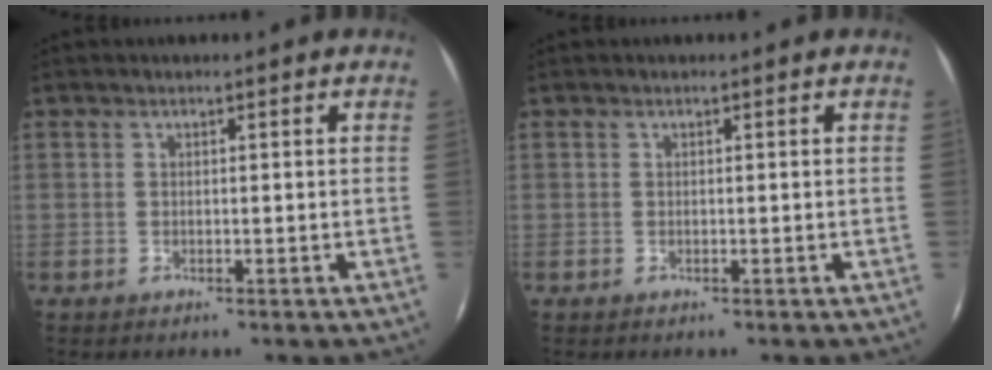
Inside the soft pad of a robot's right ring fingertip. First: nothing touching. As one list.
[{"total": 0.0}]